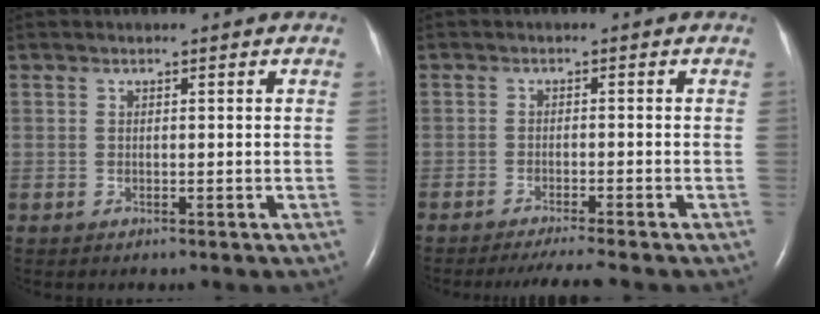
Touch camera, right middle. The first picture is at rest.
{"total": 5.2, "force": [-4.5, -0.8, 2.4], "torque": [-0.035, -0.015, -0.071]}